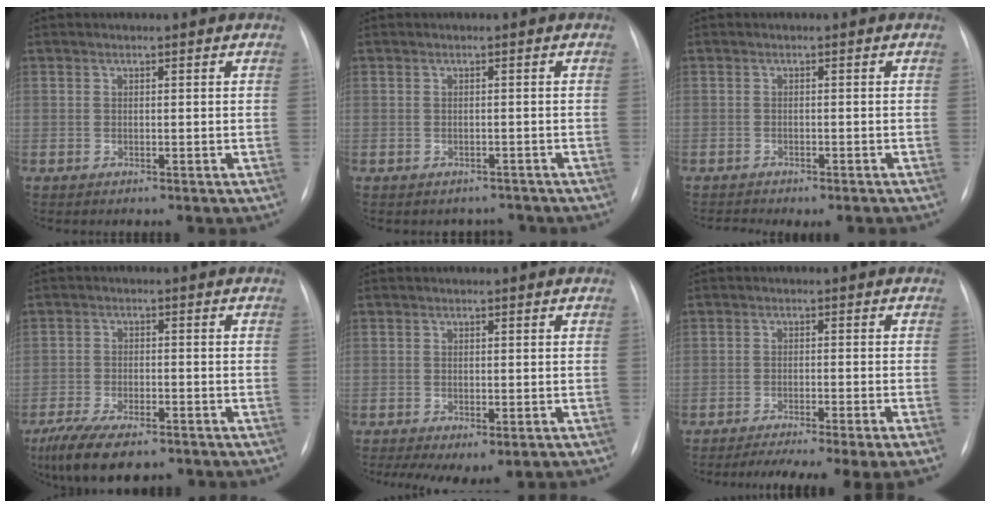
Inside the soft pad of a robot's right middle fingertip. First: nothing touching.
{"total": 2.6, "force": [-2.2, 1.3, -0.3], "torque": [0.004, 0.012, -0.028]}
{"total": 3.5, "force": [-3.1, 1.0, 1.2], "torque": [-0.010, 0.002, -0.035]}
{"total": 10.9, "force": [-7.9, 3.7, 6.5], "torque": [-0.112, -0.016, -0.123]}
{"total": 5.8, "force": [-3.5, 2.5, 3.9], "torque": [-0.053, -0.009, -0.049]}
{"total": 11.6, "force": [-9.4, -0.8, 6.8], "torque": [-0.086, -0.018, -0.137]}